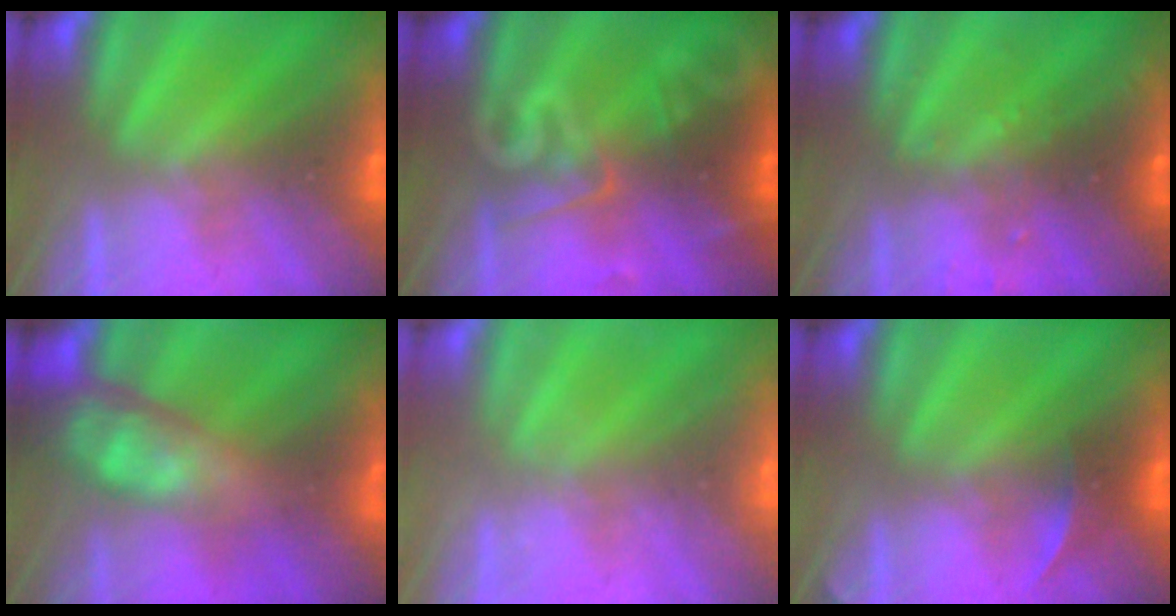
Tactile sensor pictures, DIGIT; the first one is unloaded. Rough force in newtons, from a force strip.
{"total": 2.8}
{"total": 2.9}
{"total": 9.0}
{"total": 2.3}
{"total": 2.2}